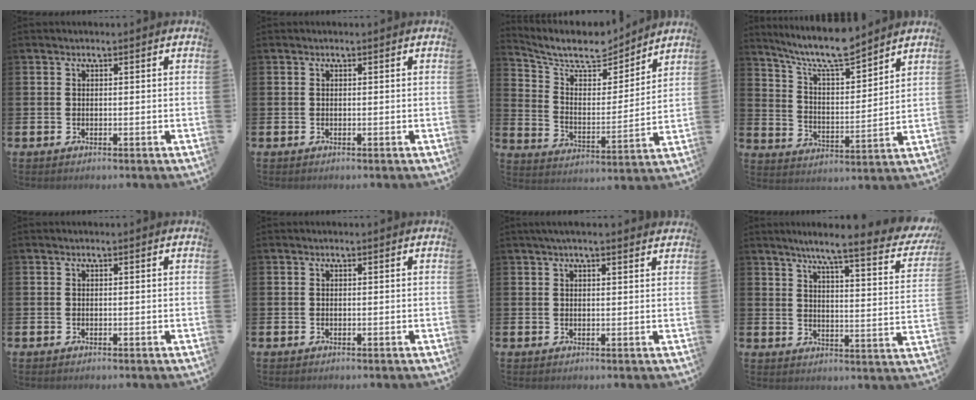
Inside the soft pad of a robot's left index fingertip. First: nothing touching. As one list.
[{"total": 0.0}, {"total": 9.3, "force": [8.1, 3.2, 3.2], "torque": [-0.091, -0.061, 0.138]}, {"total": 9.1, "force": [8.3, 1.3, 3.3], "torque": [-0.089, -0.053, 0.148]}, {"total": 0.0}, {"total": 0.0}, {"total": 2.5, "force": [2.2, 0.2, 1.2], "torque": [-0.019, -0.002, 0.037]}, {"total": 7.1, "force": [5.8, 0.2, 4.1], "torque": [-0.083, -0.051, 0.086]}]